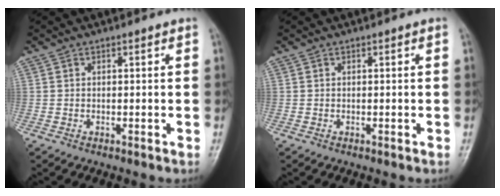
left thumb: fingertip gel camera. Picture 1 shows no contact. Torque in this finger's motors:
{"motor_torque": [0.00, 0.00, 0.00, -0.11, 0.00]}